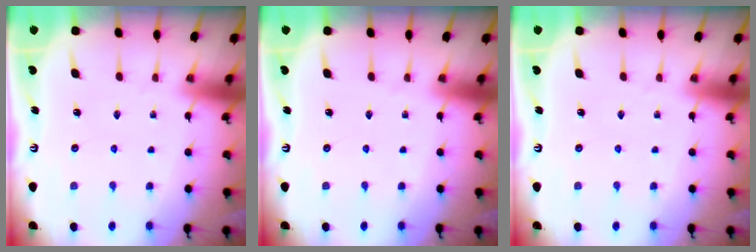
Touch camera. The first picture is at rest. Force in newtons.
{"total": 0.0}
{"total": 0.0}